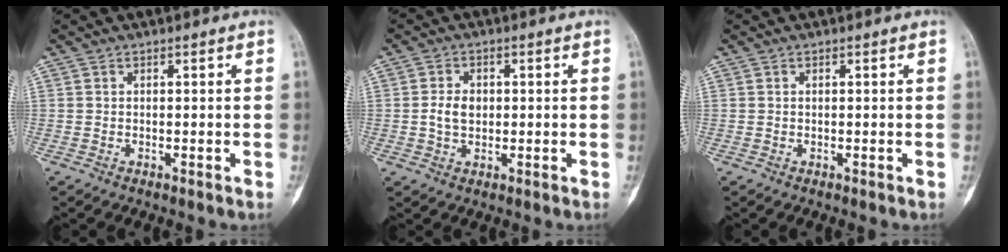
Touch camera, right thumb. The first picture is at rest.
{"total": 4.1, "force": [0.0, 3.0, 2.8], "torque": [-0.049, 0.006, 0.000]}
{"total": 0.0}